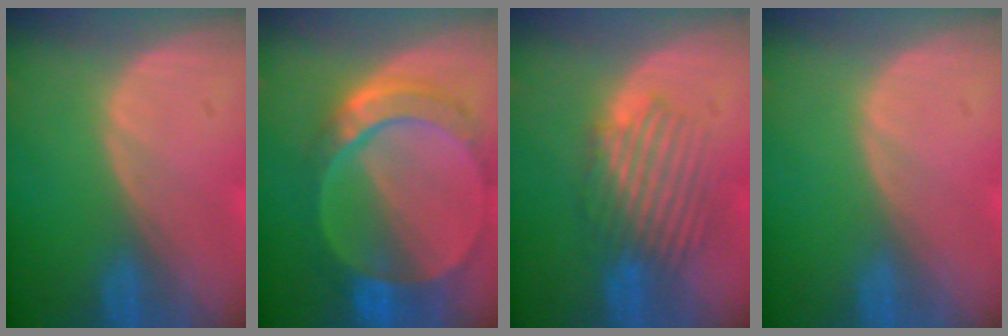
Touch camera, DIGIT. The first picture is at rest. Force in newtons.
{"total": 9.6, "press": 8.3, "slide": 4.8}
{"total": 5.9, "press": 5.7, "slide": 1.6}
{"total": 0.0}